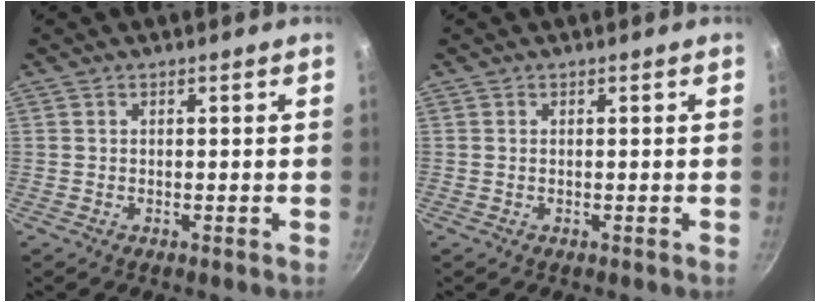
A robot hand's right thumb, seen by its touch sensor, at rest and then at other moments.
{"total": 0.0}